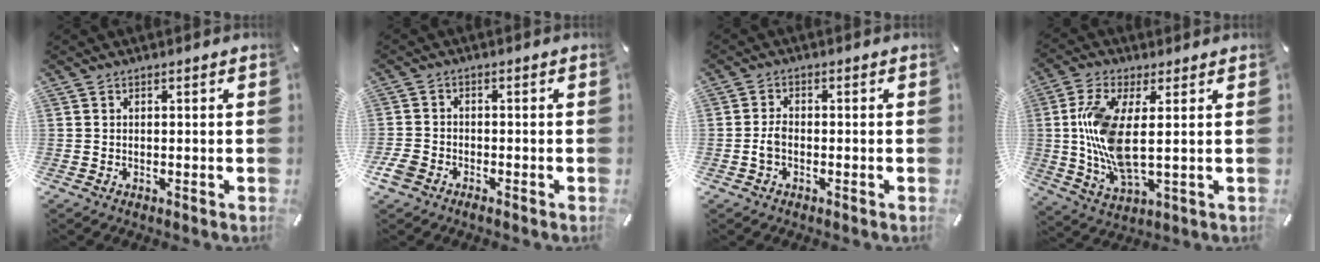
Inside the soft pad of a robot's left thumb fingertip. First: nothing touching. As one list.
[{"total": 3.2, "force": [-2.2, 1.8, 1.4], "torque": [-0.044, 0.004, -0.046]}, {"total": 2.7, "force": [-1.0, 1.6, 2.0], "torque": [-0.043, 0.003, -0.019]}, {"total": 12.9, "force": [1.4, 4.6, 12.0], "torque": [-0.260, -0.019, 0.023]}]